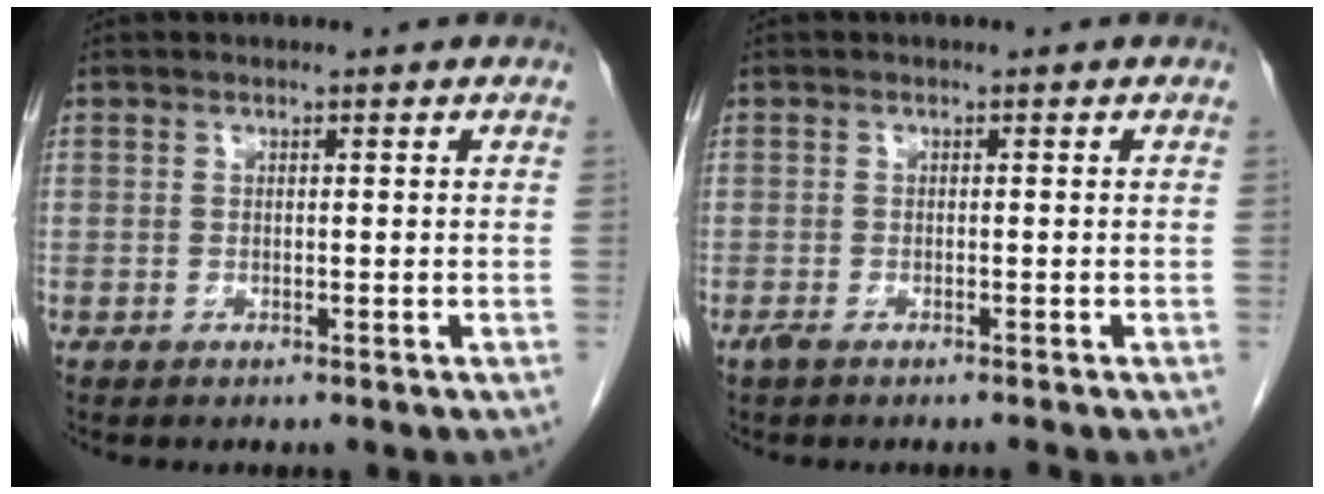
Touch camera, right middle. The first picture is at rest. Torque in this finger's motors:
{"motor_torque": [-0.25, -0.03, 0.09, 0.00]}